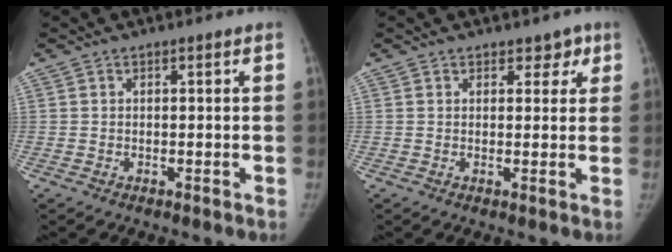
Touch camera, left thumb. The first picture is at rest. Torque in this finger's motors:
{"motor_torque": [-0.20, 0.12, -0.09, 0.08, -0.03]}